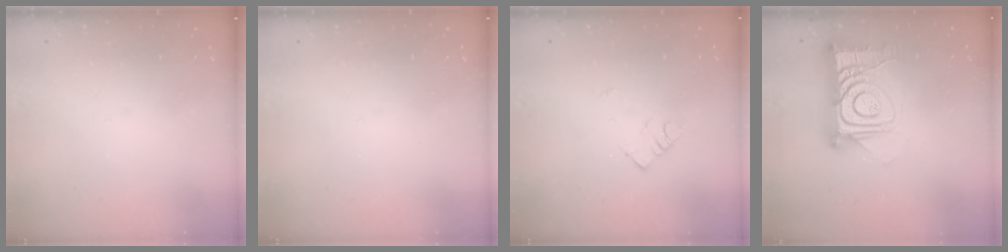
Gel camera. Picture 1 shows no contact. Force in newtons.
{"total": 0.0}
{"total": 2.8, "press": 2.7, "slide": 0.4}
{"total": 17.6, "press": 17.5, "slide": 1.5}